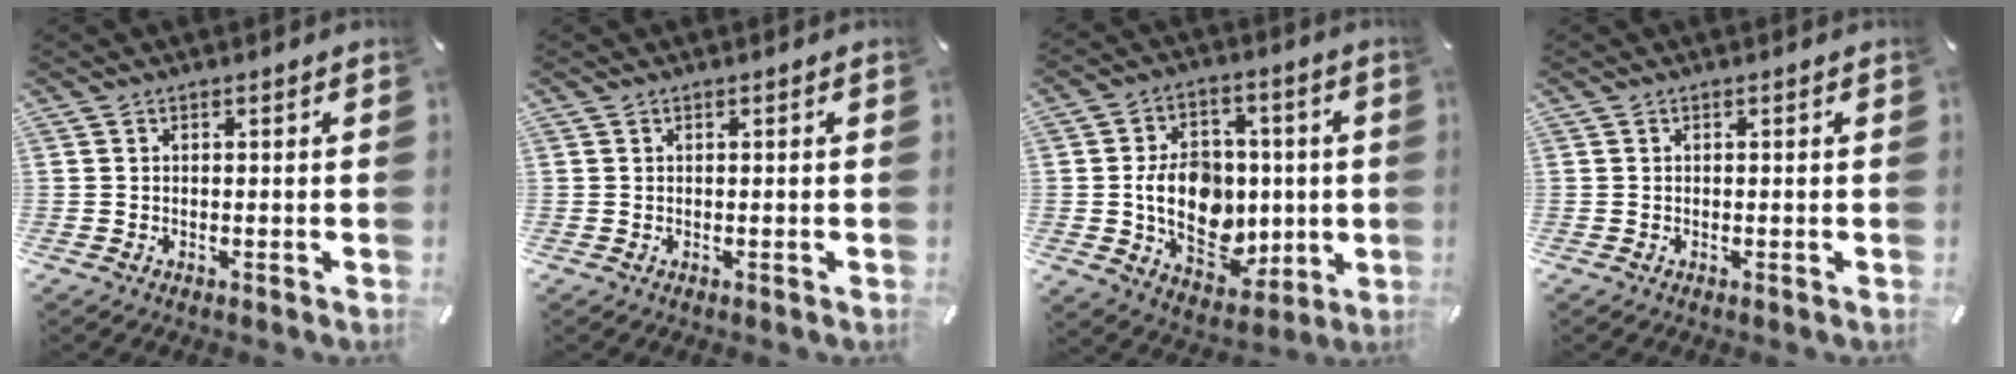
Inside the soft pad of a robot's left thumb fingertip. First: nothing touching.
{"total": 0.0}
{"total": 15.3, "force": [-1.0, 11.8, 9.7], "torque": [-0.178, 0.003, -0.010]}
{"total": 0.0}